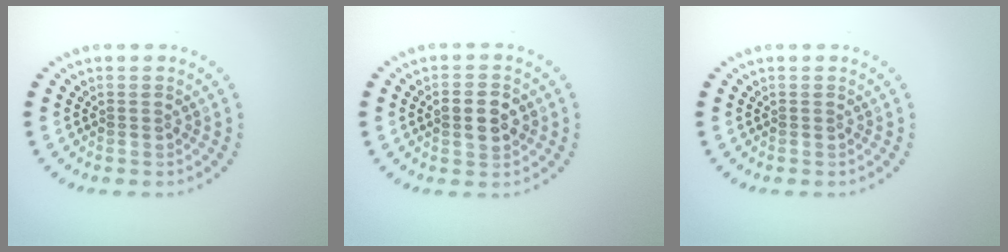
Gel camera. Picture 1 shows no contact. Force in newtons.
{"total": 2.9, "press": 2.9, "slide": 0.1}
{"total": 0.0}